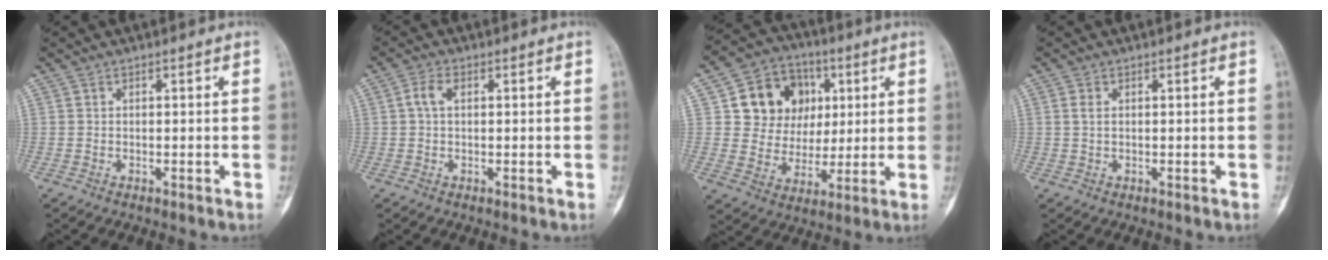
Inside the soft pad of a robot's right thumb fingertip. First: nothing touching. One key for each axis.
{"total": 2.9, "fx": 0.6, "fy": 1.7, "fz": 2.2, "tx": -0.051, "ty": 0.008, "tz": 0.010}
{"total": 14.6, "fx": 4.1, "fy": 12.5, "fz": 6.4, "tx": -0.058, "ty": 0.001, "tz": 0.075}
{"total": 1.7, "fx": 0.4, "fy": 1.0, "fz": 1.3, "tx": -0.031, "ty": 0.002, "tz": 0.011}